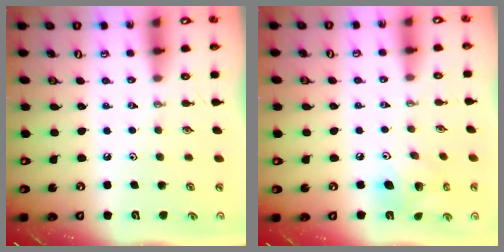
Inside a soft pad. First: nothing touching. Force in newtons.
{"total": 11.0, "press": 10.8, "slide": 1.9}